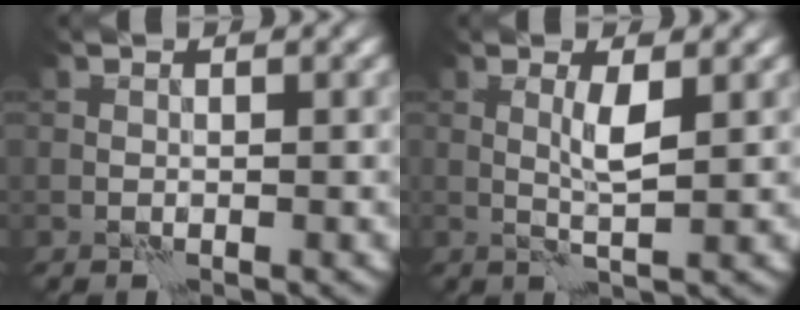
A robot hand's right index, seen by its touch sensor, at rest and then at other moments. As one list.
[{"total": 2.1, "force": [0.6, -0.1, 2.1], "torque": [-0.044, 0.002, 0.010]}]